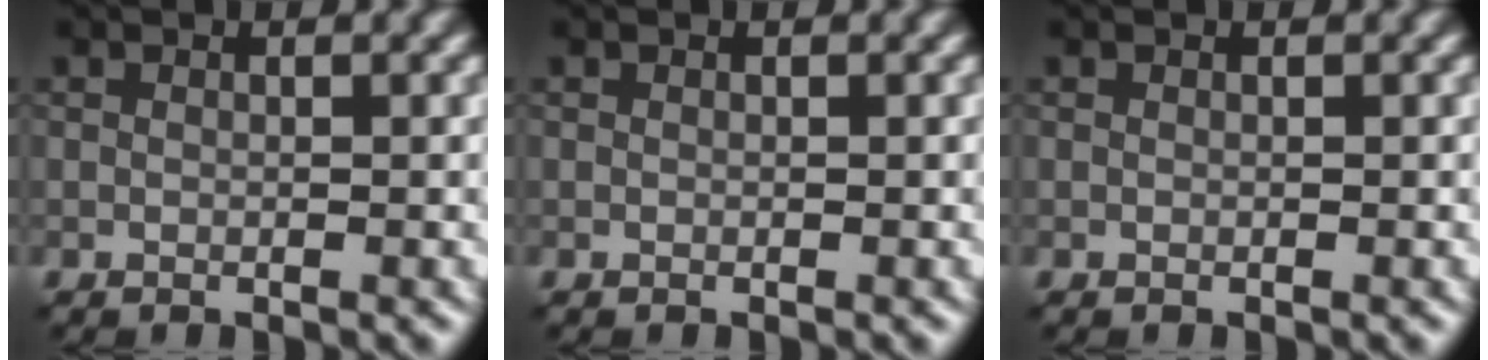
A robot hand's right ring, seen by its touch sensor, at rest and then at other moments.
{"total": 0.0}
{"total": 0.0}